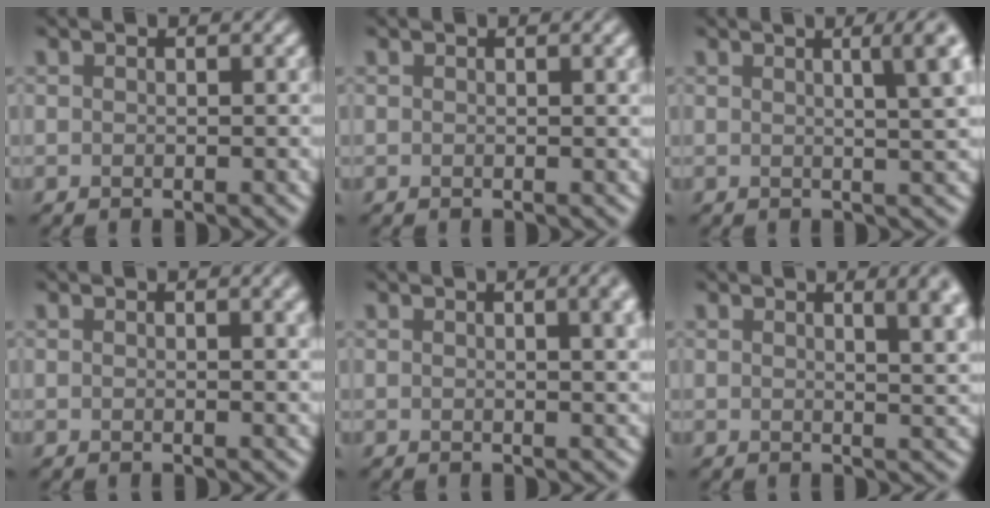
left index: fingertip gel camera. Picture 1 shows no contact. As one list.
[{"total": 0.9, "force": [0.3, 0.2, 0.8], "torque": [-0.007, 0.003, 0.004]}, {"total": 6.3, "force": [2.0, 2.0, 5.6], "torque": [-0.034, 0.021, 0.014]}, {"total": 1.9, "force": [0.7, 0.6, 1.6], "torque": [-0.012, 0.004, 0.008]}, {"total": 5.4, "force": [1.7, 2.3, 4.6], "torque": [-0.025, 0.016, 0.012]}, {"total": 5.5, "force": [2.3, 2.2, 4.4], "torque": [-0.018, 0.014, 0.022]}]